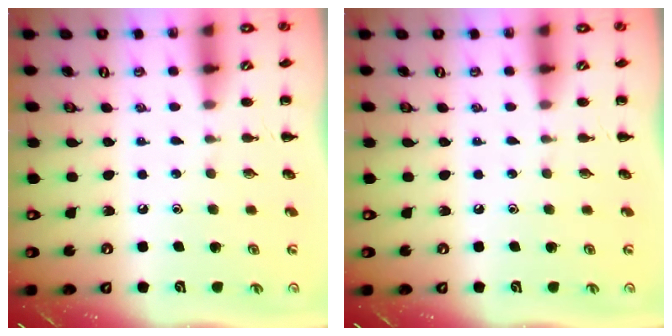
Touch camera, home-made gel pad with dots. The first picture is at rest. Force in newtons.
{"total": 0.0}